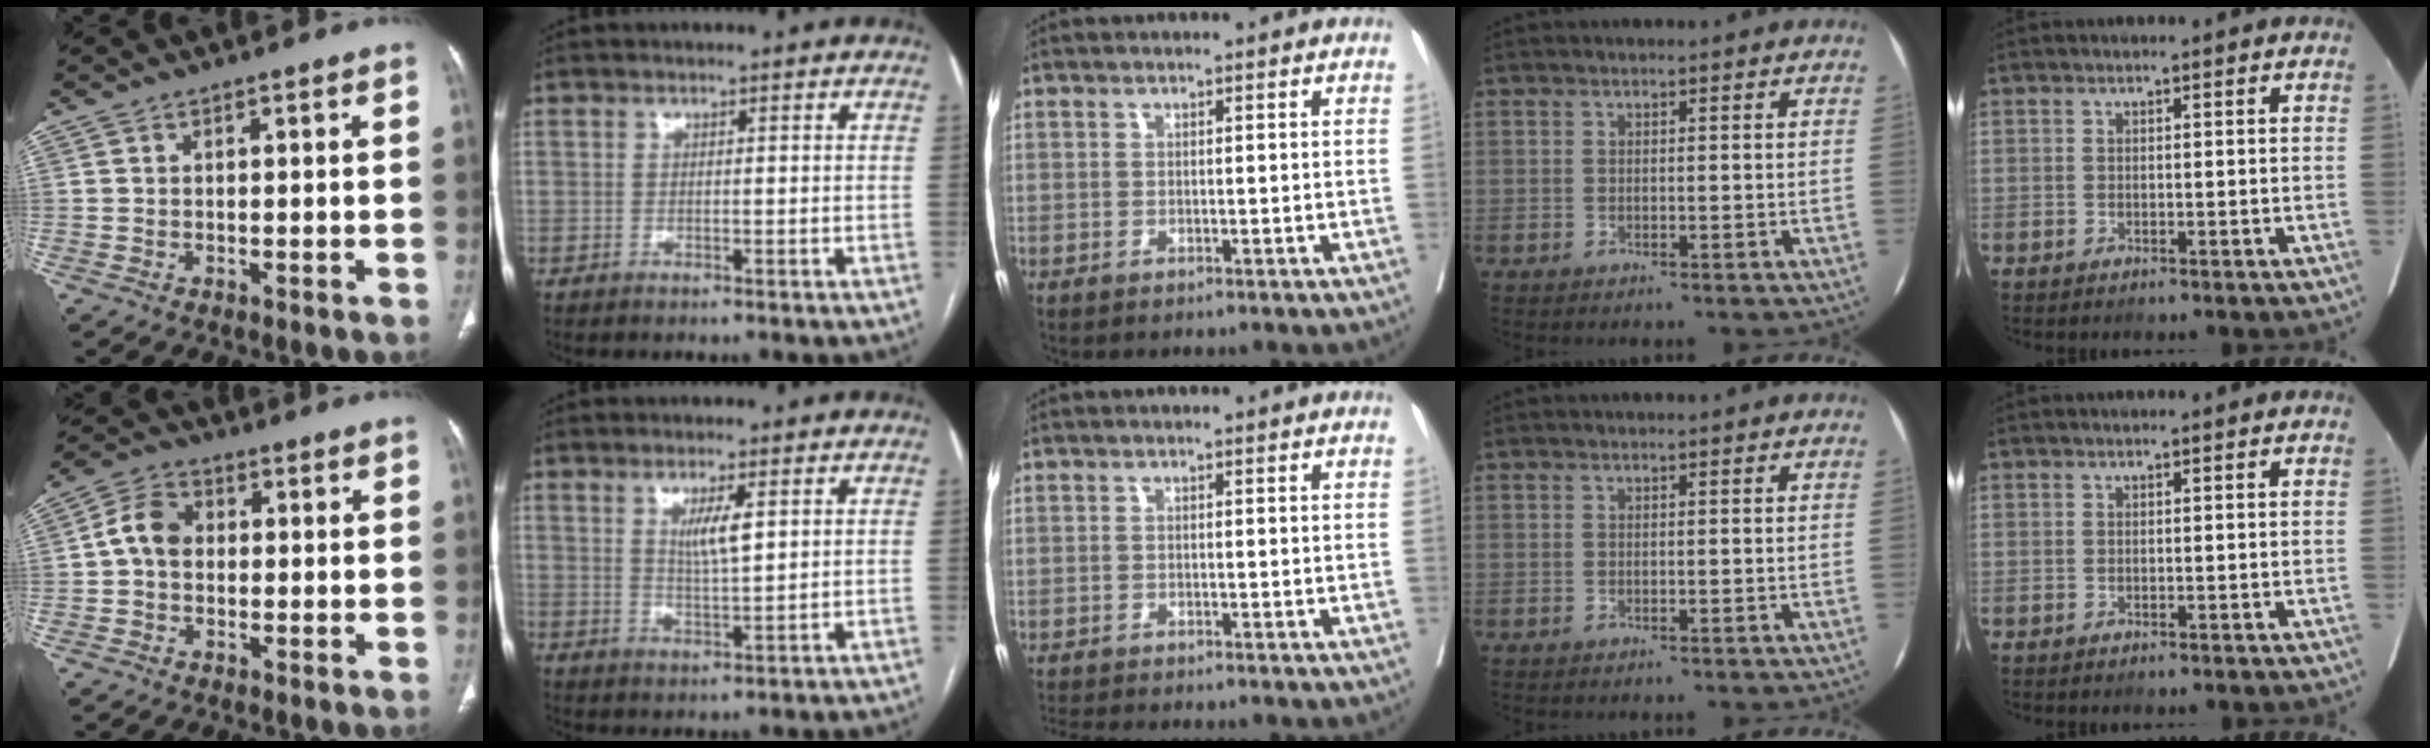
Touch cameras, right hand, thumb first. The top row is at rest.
{"thumb": {"total": 6.3, "force": [0.1, 5.0, 4.0], "torque": [-0.062, 0.019, -0.009]}, "index": {"total": 4.4, "force": [1.6, 0.7, 4.0], "torque": [-0.075, -0.005, 0.032]}, "middle": {"total": 3.5, "force": [-3.3, -0.4, 1.0], "torque": [-0.019, -0.016, -0.056]}}